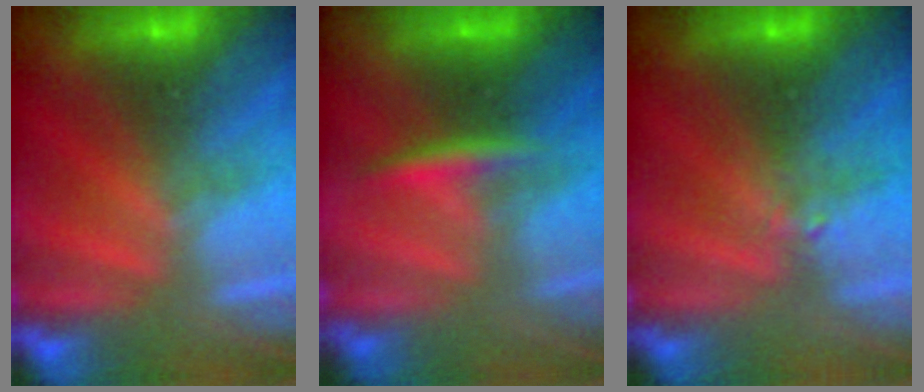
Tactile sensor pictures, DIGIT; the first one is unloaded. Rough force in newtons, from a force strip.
{"total": 2.5}
{"total": 2.2}